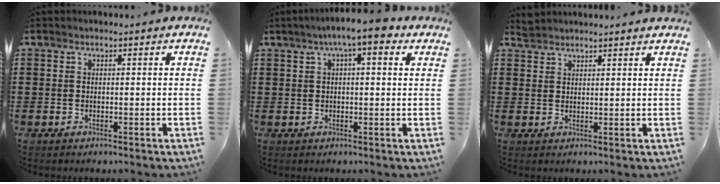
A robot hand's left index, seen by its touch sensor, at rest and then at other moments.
{"total": 5.4, "force": [2.7, 1.0, 4.5], "torque": [-0.082, 0.004, 0.045]}
{"total": 2.2, "force": [2.2, 0.0, 0.0], "torque": [-0.006, 0.000, 0.044]}